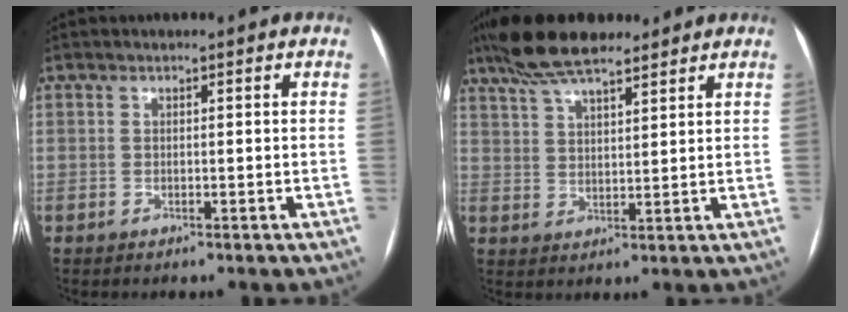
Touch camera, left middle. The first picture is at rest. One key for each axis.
{"total": 10.6, "fx": 8.5, "fy": 2.5, "fz": 5.9, "tx": -0.114, "ty": 0.029, "tz": 0.152}